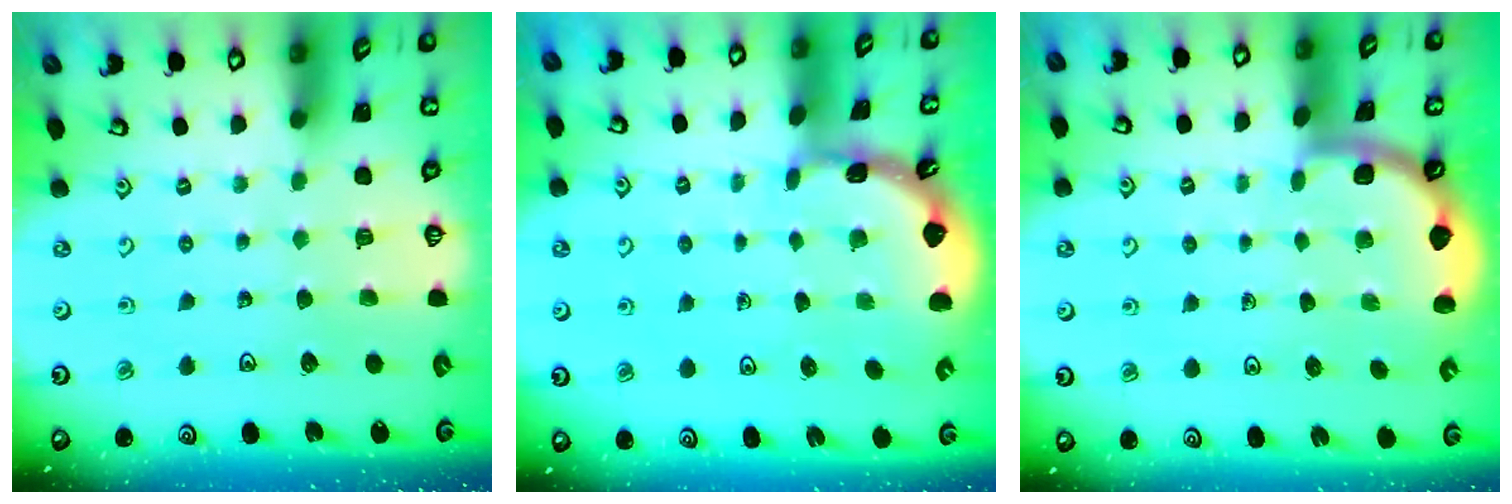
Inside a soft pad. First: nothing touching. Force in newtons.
{"total": 1.7, "press": 1.7, "slide": 0.2}
{"total": 1.8, "press": 1.8, "slide": 0.0}